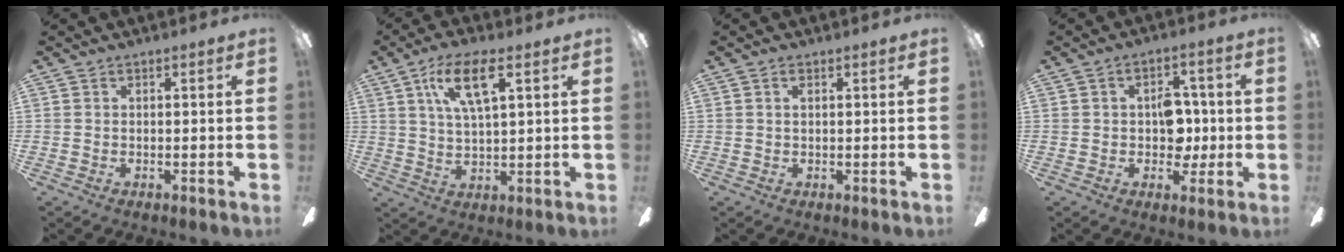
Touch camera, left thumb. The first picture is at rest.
{"total": 10.6, "force": [5.3, 3.5, 8.5], "torque": [-0.157, 0.000, 0.091]}
{"total": 1.2, "force": [0.4, 0.6, 1.0], "torque": [-0.022, 0.004, 0.007]}
{"total": 8.0, "force": [0.3, 5.9, 5.4], "torque": [-0.081, 0.014, 0.007]}